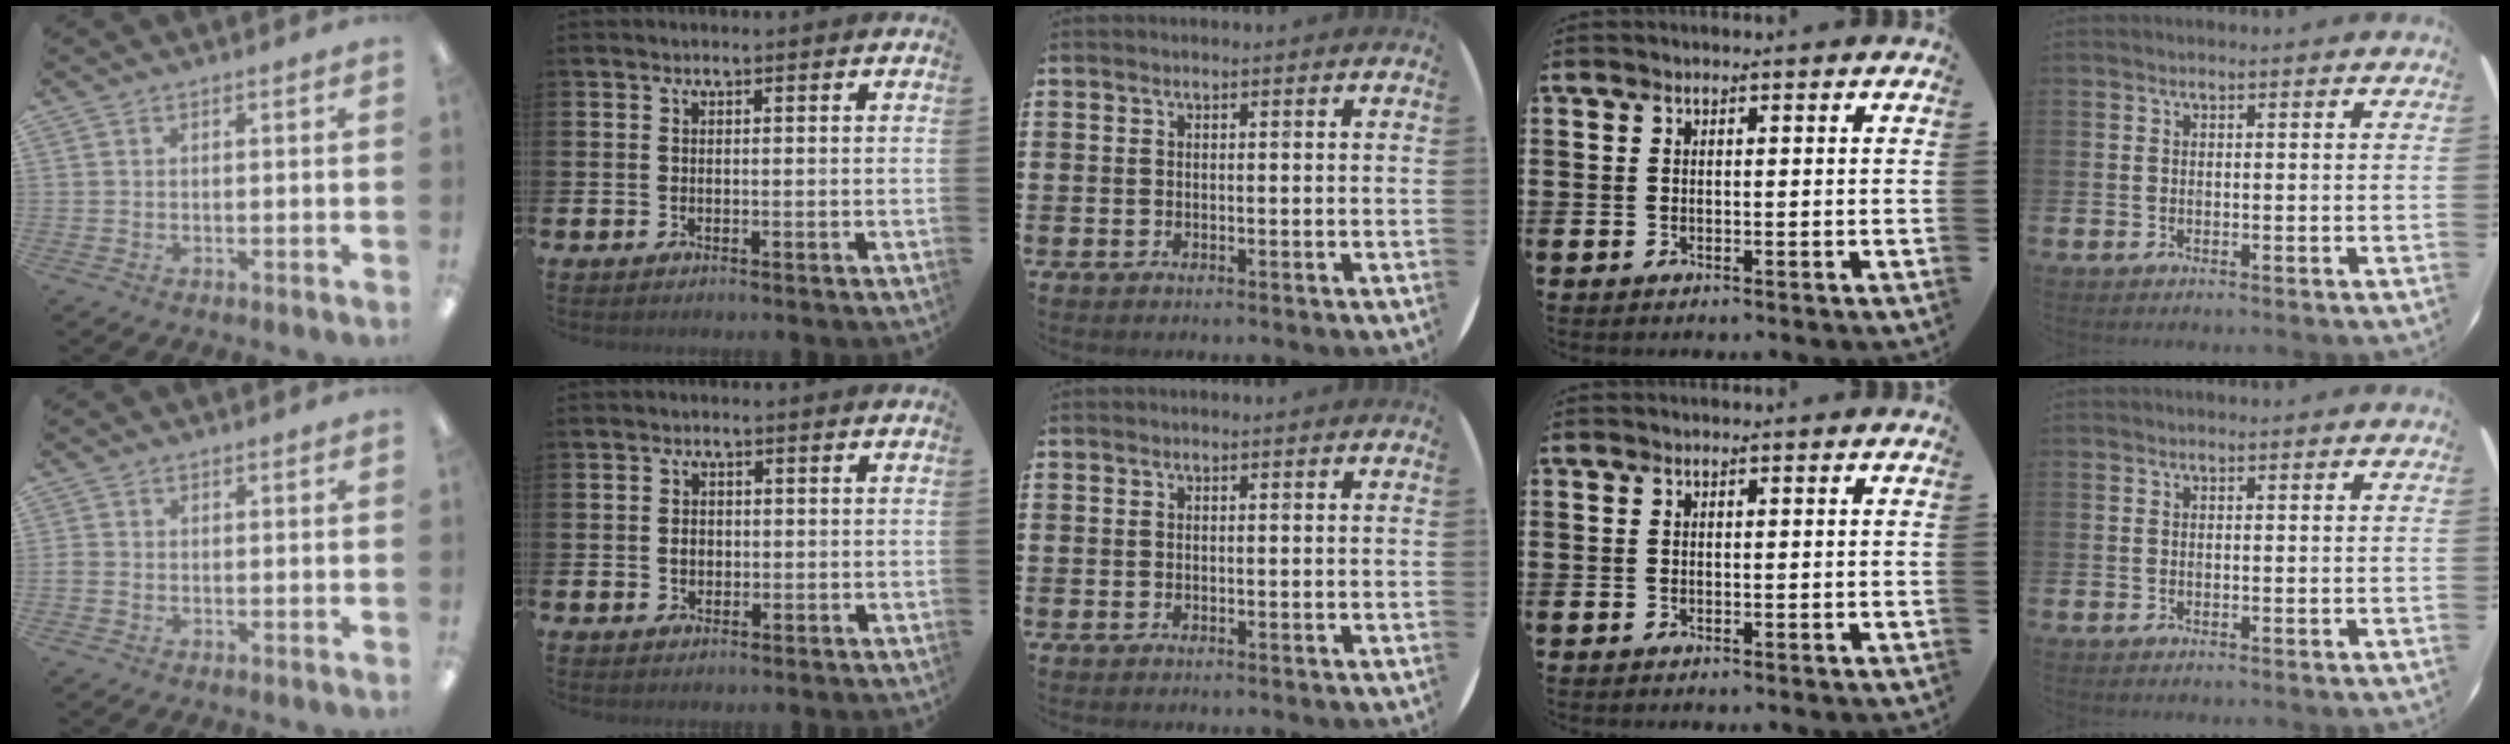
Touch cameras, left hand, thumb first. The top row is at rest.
{"thumb": {"total": 1.0, "force": [-0.5, 0.8, 0.3], "torque": [-0.005, 0.003, -0.010]}, "index": {"total": 1.9, "force": [0.0, 1.6, 1.0], "torque": [-0.003, 0.002, -0.006]}}